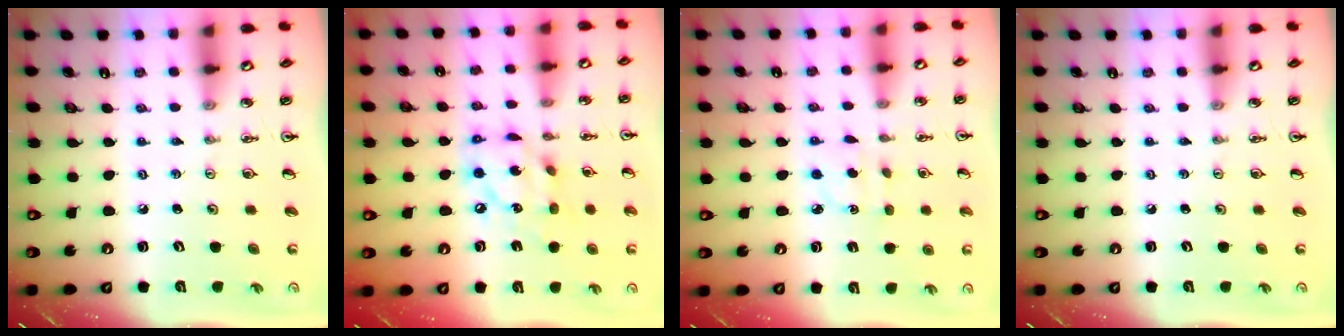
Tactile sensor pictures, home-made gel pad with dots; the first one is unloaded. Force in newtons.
{"total": 13.0, "press": 13.0, "slide": 1.3}
{"total": 3.2, "press": 3.1, "slide": 0.7}
{"total": 0.0}